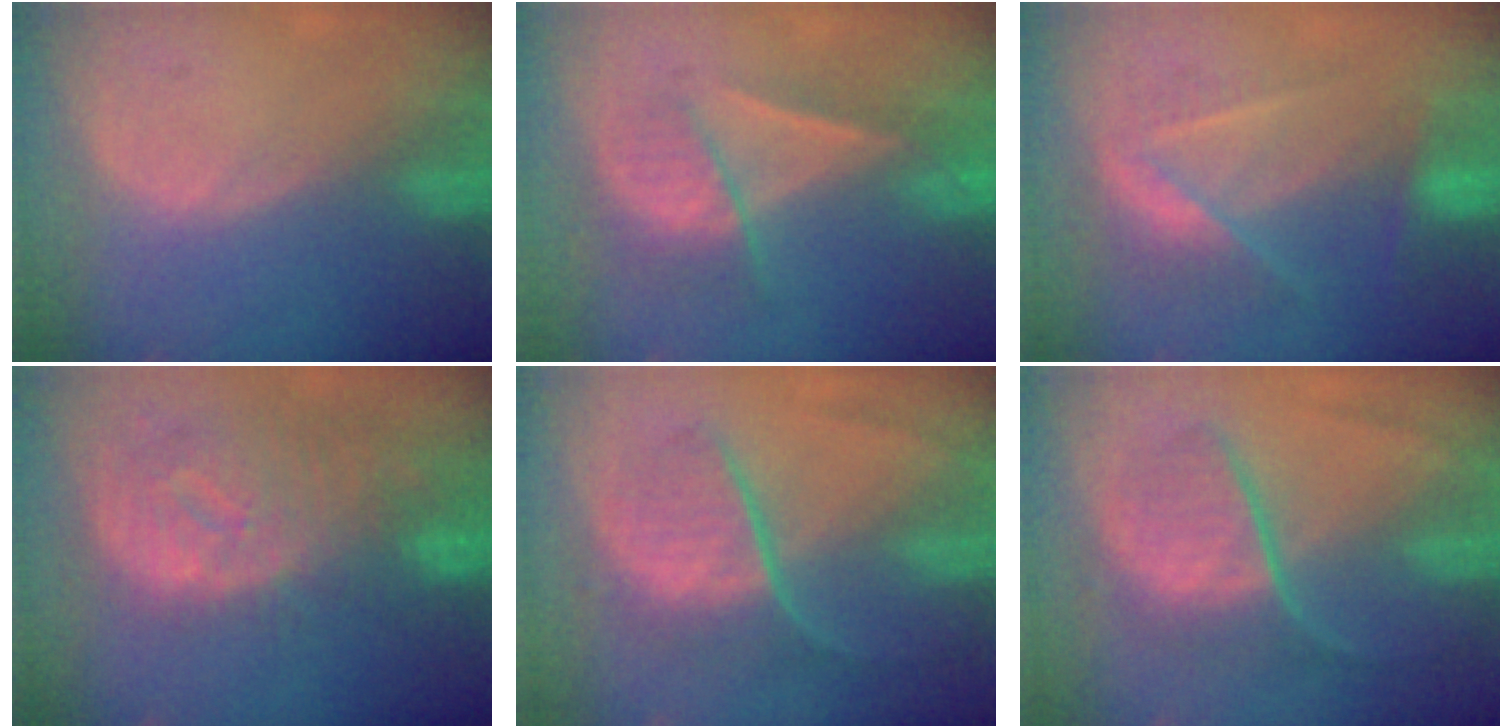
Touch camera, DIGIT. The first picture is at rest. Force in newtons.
{"total": 7.1, "press": 6.1, "slide": 3.7}
{"total": 7.2, "press": 6.3, "slide": 3.5}
{"total": 12.2, "press": 10.5, "slide": 6.1}
{"total": 9.2, "press": 7.6, "slide": 5.1}
{"total": 8.9, "press": 7.6, "slide": 4.5}